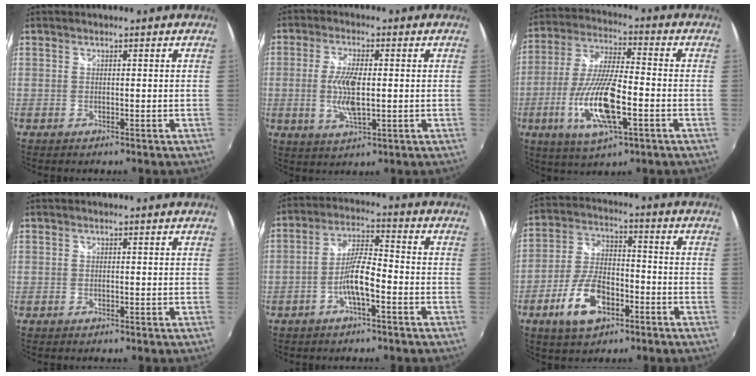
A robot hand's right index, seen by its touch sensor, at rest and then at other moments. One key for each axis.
{"total": 7.4, "fx": -0.6, "fy": 2.3, "fz": 7.0, "tx": -0.139, "ty": -0.006, "tz": -0.011}
{"total": 16.1, "fx": -5.4, "fy": 4.7, "fz": 14.4, "tx": -0.301, "ty": -0.016, "tz": -0.100}
{"total": 0.0}
{"total": 6.9, "fx": -3.1, "fy": 1.2, "fz": 6.0, "tx": -0.123, "ty": 0.009, "tz": -0.057}
{"total": 11.7, "fx": -5.7, "fy": 6.0, "fz": 8.2, "tx": -0.171, "ty": 0.007, "tz": -0.100}